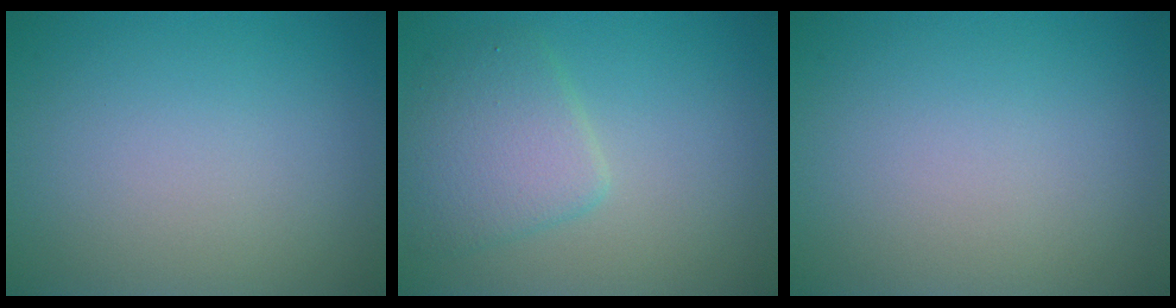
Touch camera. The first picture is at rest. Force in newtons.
{"total": 4.0, "press": 4.0, "slide": 0.2}
{"total": 0.0}